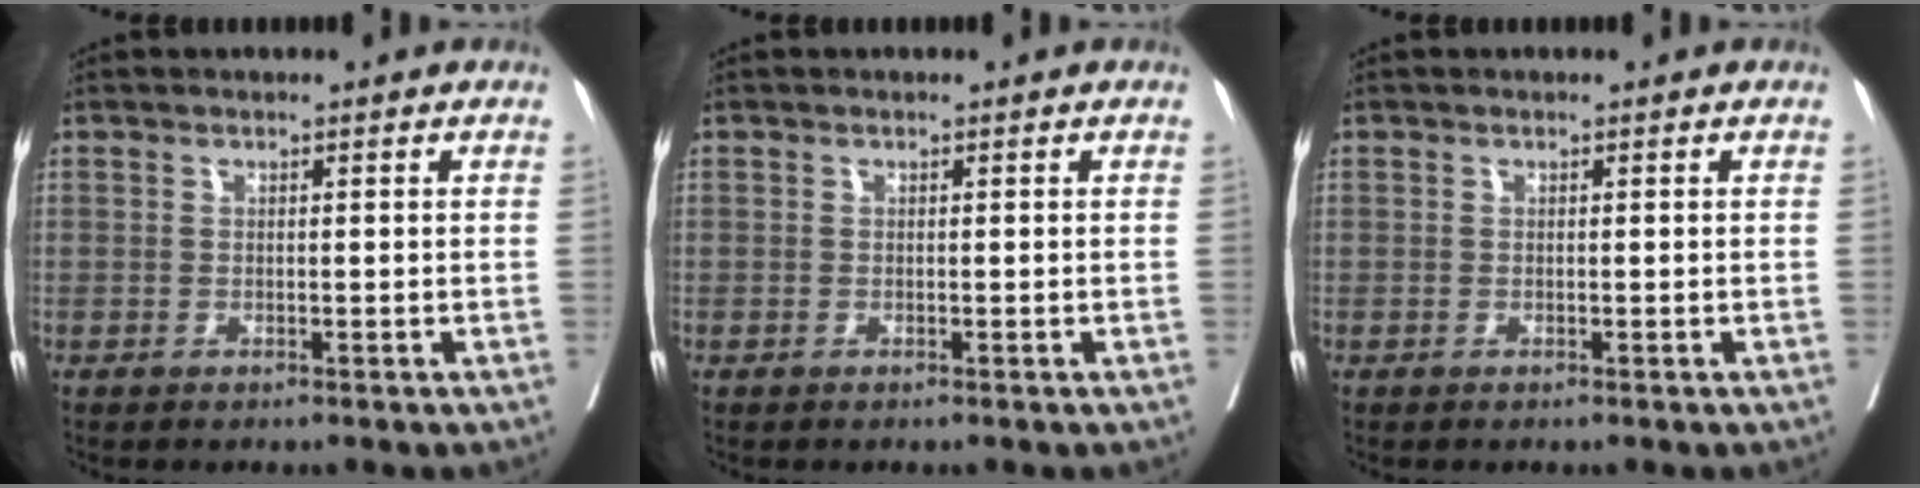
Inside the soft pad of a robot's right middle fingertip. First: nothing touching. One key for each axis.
{"total": 0.0}
{"total": 0.0}